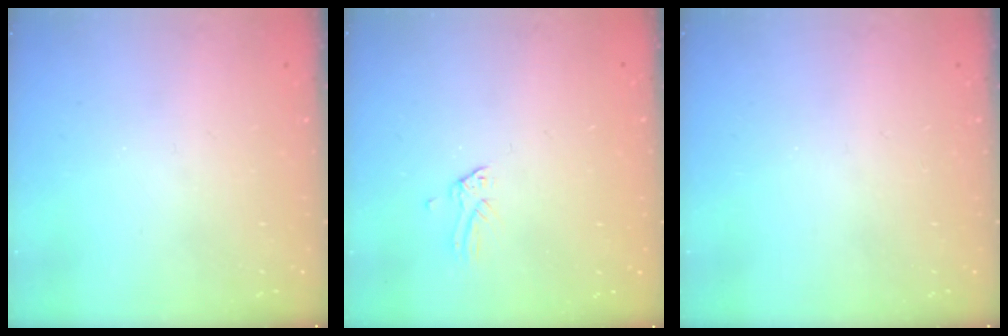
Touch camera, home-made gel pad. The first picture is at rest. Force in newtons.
{"total": 0.0}
{"total": 0.0}